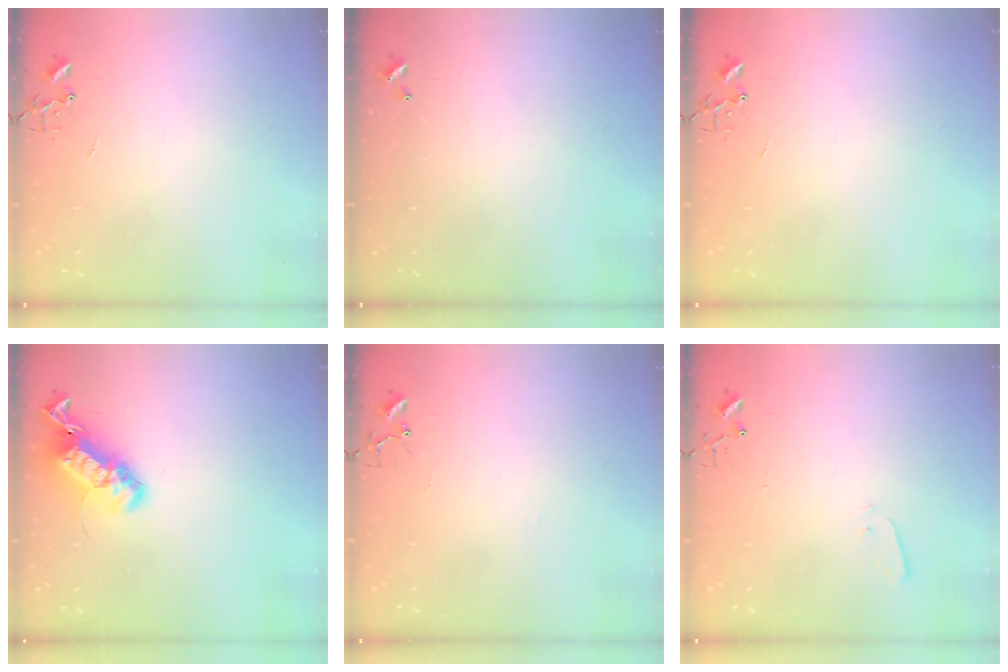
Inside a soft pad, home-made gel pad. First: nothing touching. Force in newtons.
{"total": 0.0}
{"total": 0.0}
{"total": 19.9, "press": 19.9, "slide": 0.3}
{"total": 6.1, "press": 6.0, "slide": 0.6}
{"total": 1.9, "press": 1.9, "slide": 0.4}